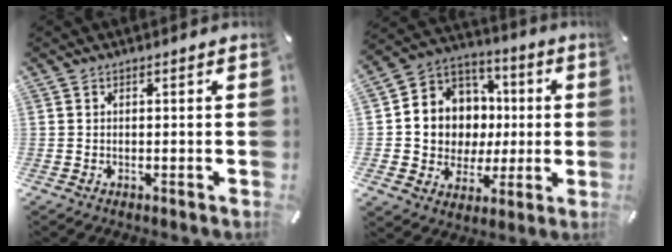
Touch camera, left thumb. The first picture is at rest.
{"total": 11.3, "force": [-0.1, 11.2, 1.6], "torque": [-0.029, -0.017, 0.014]}